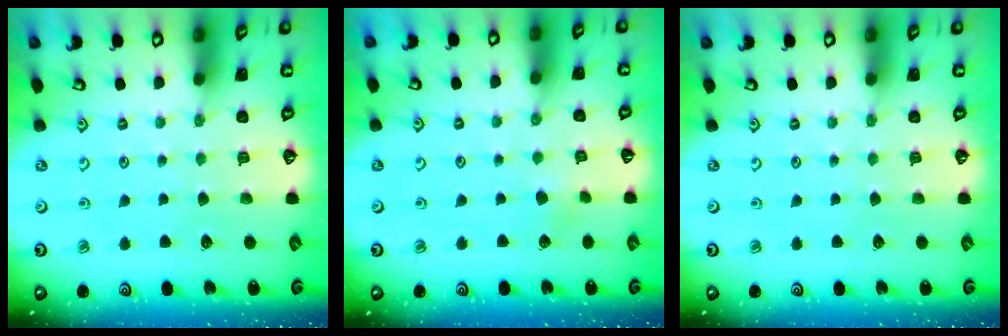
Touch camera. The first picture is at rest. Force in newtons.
{"total": 1.9, "press": 1.9, "slide": 0.2}
{"total": 0.0}